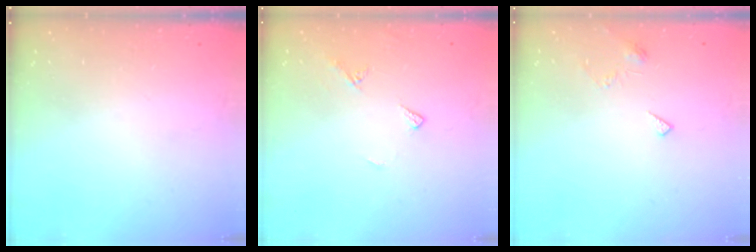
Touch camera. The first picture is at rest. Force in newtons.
{"total": 6.4, "press": 6.4, "slide": 0.7}
{"total": 5.2, "press": 5.2, "slide": 0.5}